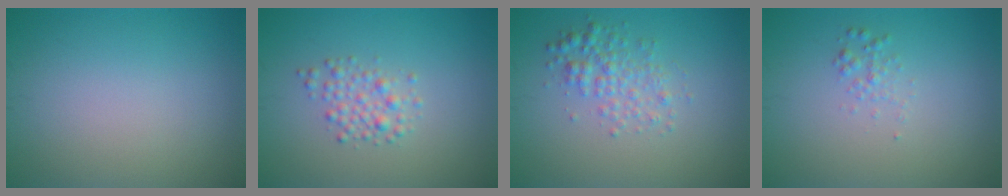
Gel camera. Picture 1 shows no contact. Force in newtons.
{"total": 2.1, "press": 2.1, "slide": 0.0}
{"total": 2.6, "press": 2.6, "slide": 0.1}
{"total": 1.0, "press": 1.0, "slide": 0.0}